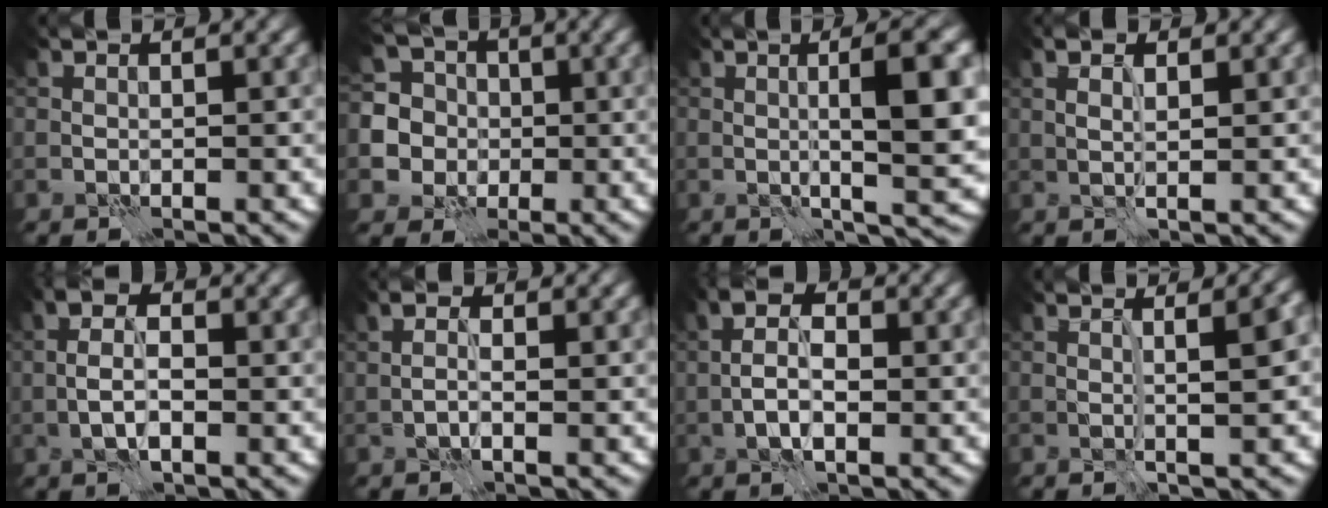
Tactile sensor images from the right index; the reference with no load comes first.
{"total": 7.5, "force": [-0.7, 7.2, 1.9], "torque": [-0.047, 0.026, -0.042]}
{"total": 8.4, "force": [0.5, 1.9, 8.1], "torque": [-0.102, 0.010, 0.008]}
{"total": 1.7, "force": [0.7, 0.7, 1.4], "torque": [-0.011, -0.001, 0.005]}
{"total": 3.8, "force": [-0.7, 1.9, 3.2], "torque": [-0.069, 0.004, -0.018]}
{"total": 2.0, "force": [0.1, 1.0, 1.8], "torque": [-0.027, 0.003, -0.007]}
{"total": 4.2, "force": [-0.7, 2.2, 3.5], "torque": [-0.072, 0.005, -0.020]}
{"total": 3.9, "force": [0.6, 1.3, 3.7], "torque": [-0.024, 0.017, 0.001]}